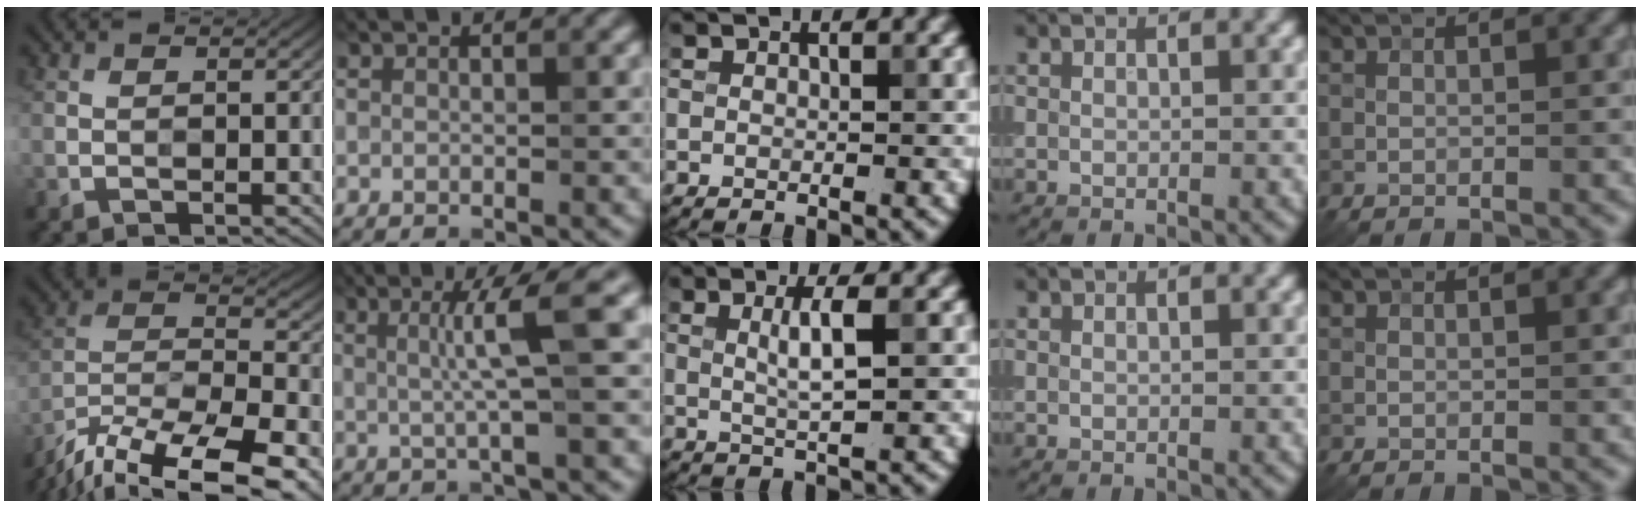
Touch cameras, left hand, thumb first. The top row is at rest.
{"thumb": {"total": 19.7, "force": [-15.8, 6.5, 9.9], "torque": [-0.191, -0.035, -0.237]}, "index": {"total": 4.8, "force": [0.9, 0.2, 4.7], "torque": [-0.078, 0.013, 0.015]}, "middle": {"total": 2.4, "force": [0.4, 0.2, 2.3], "torque": [-0.045, 0.004, 0.012]}}